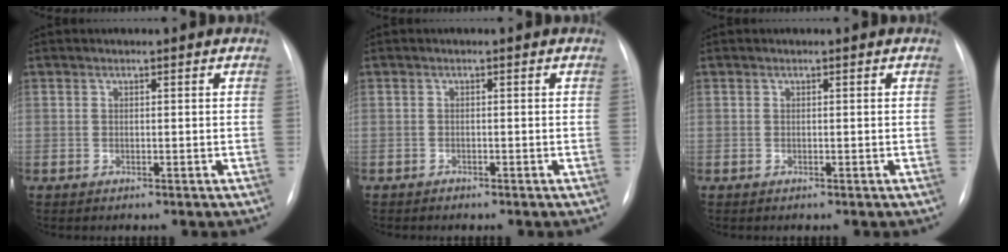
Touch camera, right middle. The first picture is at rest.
{"total": 0.6, "force": [-0.5, 0.3, 0.0], "torque": [-0.006, 0.000, -0.011]}
{"total": 0.0}